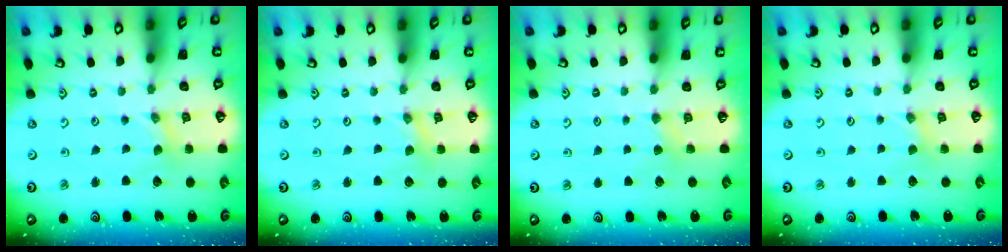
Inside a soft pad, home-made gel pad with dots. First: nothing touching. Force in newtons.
{"total": 0.6, "press": 0.5, "slide": 0.1}
{"total": 2.9, "press": 2.8, "slide": 0.5}
{"total": 1.6, "press": 1.5, "slide": 0.3}